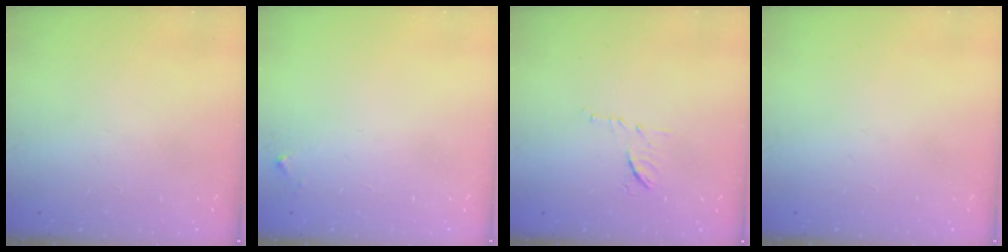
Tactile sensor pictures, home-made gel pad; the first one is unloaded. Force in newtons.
{"total": 2.8, "press": 2.8, "slide": 0.2}
{"total": 7.8, "press": 7.8, "slide": 0.3}
{"total": 0.0}